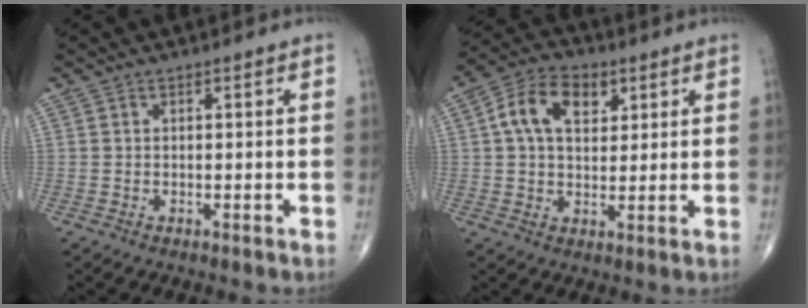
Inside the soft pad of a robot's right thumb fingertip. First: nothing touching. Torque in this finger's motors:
{"motor_torque": [1.37, 1.49, 0.78, 0.19, 0.09]}